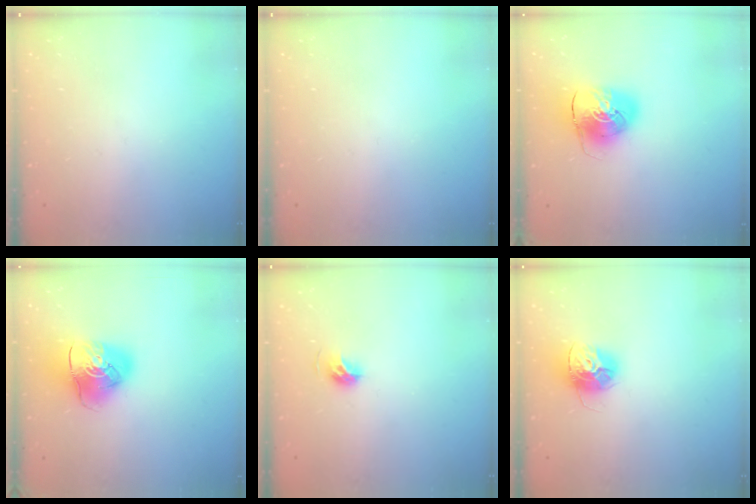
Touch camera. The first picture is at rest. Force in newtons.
{"total": 0.0}
{"total": 10.8, "press": 10.6, "slide": 1.8}
{"total": 11.3, "press": 11.1, "slide": 1.7}
{"total": 6.6, "press": 6.5, "slide": 1.2}
{"total": 13.4, "press": 13.4, "slide": 1.2}